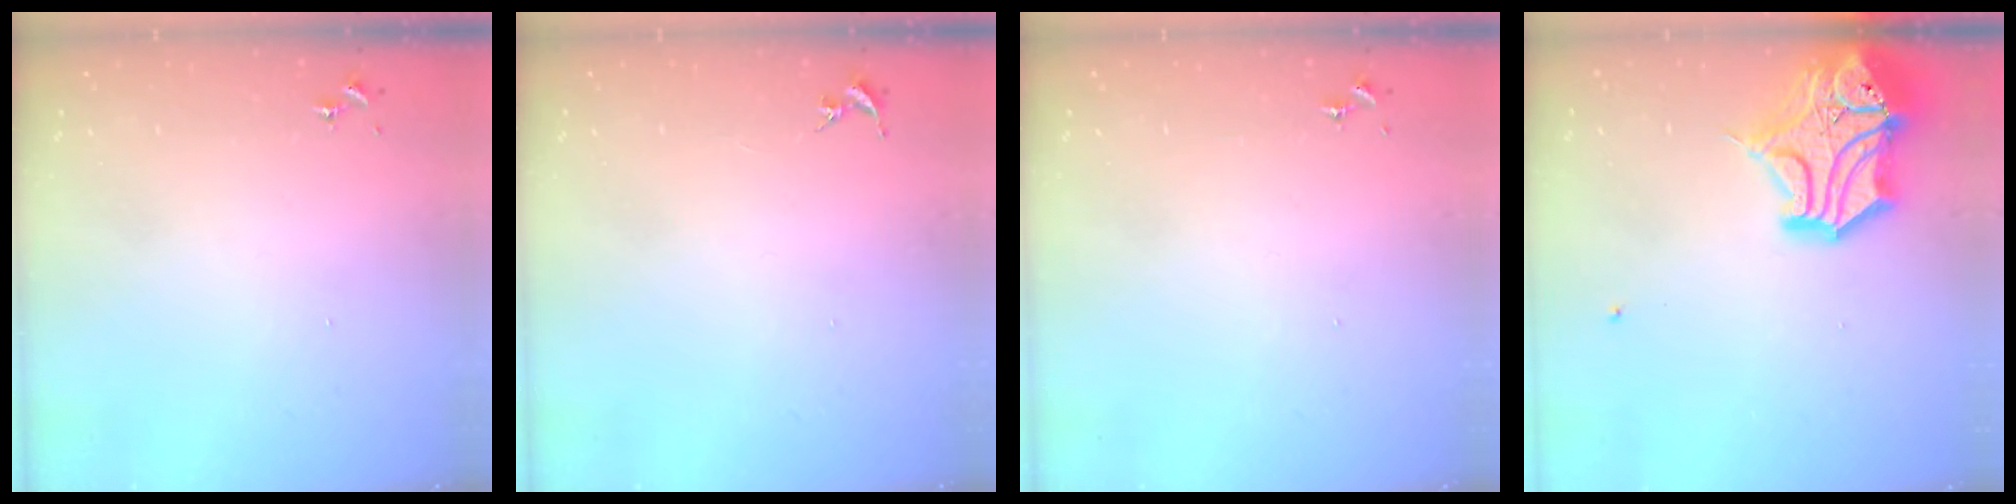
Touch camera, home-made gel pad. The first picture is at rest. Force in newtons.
{"total": 0.0}
{"total": 0.0}
{"total": 18.1, "press": 17.9, "slide": 2.4}